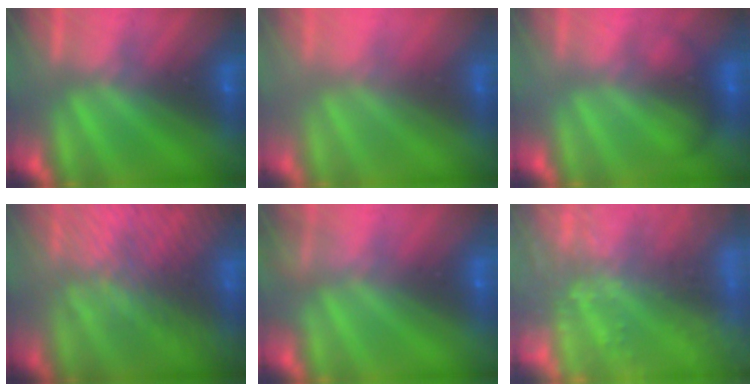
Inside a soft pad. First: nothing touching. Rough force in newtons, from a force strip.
{"total": 2.8}
{"total": 2.1}
{"total": 7.6}
{"total": 2.0}
{"total": 6.8}